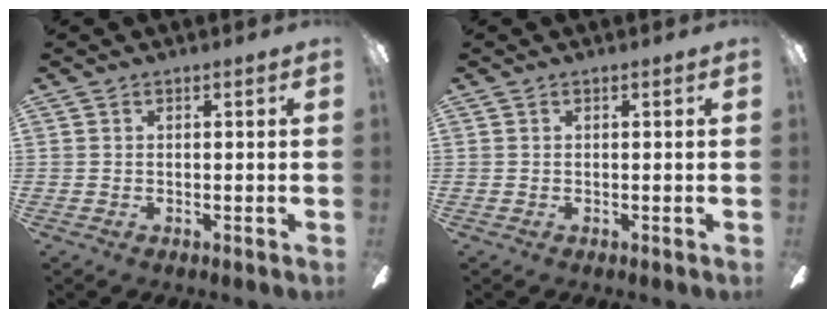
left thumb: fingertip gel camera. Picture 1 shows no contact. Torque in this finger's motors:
{"motor_torque": [0.00, 0.00, 0.28, -0.28, 0.00]}